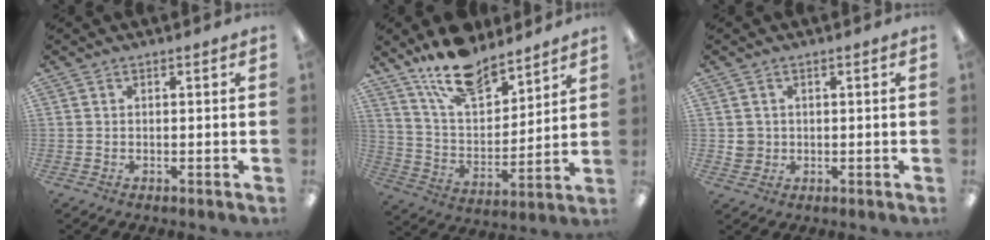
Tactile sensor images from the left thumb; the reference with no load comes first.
{"total": 16.5, "force": [13.2, 6.9, 7.1], "torque": [-0.127, -0.078, 0.239]}
{"total": 3.0, "force": [0.5, 2.9, 0.5], "torque": [-0.006, 0.001, 0.008]}